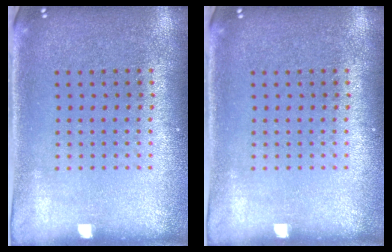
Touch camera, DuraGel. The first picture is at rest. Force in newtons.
{"total": 0.0}